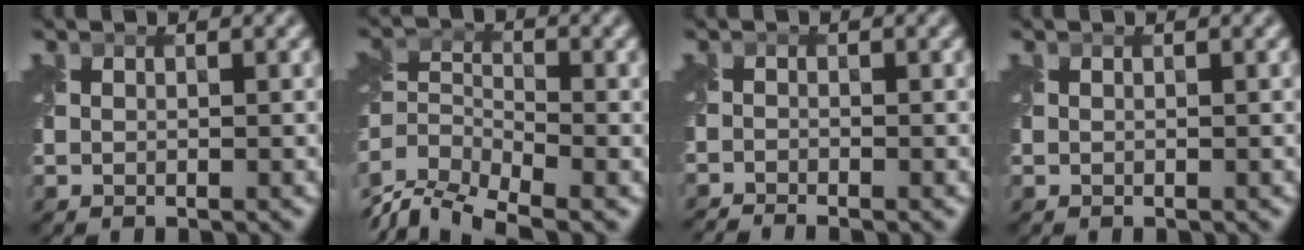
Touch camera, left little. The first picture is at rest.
{"total": 7.0, "force": [-4.2, 3.2, 4.5], "torque": [-0.084, -0.007, -0.091]}
{"total": 2.5, "force": [-2.3, 0.0, 0.9], "torque": [-0.019, -0.011, -0.051]}
{"total": 0.0}